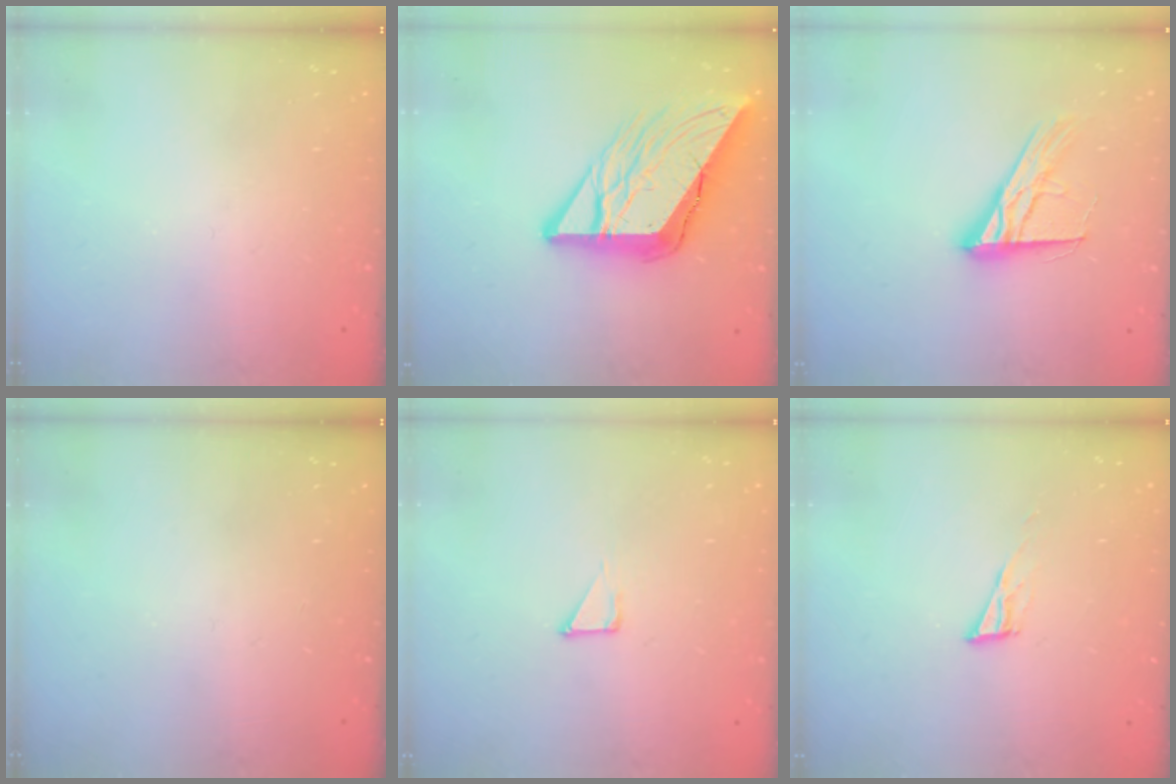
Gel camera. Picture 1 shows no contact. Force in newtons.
{"total": 15.9, "press": 15.8, "slide": 1.7}
{"total": 14.0, "press": 14.0, "slide": 1.0}
{"total": 0.0}
{"total": 2.3, "press": 2.3, "slide": 0.1}
{"total": 7.0, "press": 6.9, "slide": 0.9}